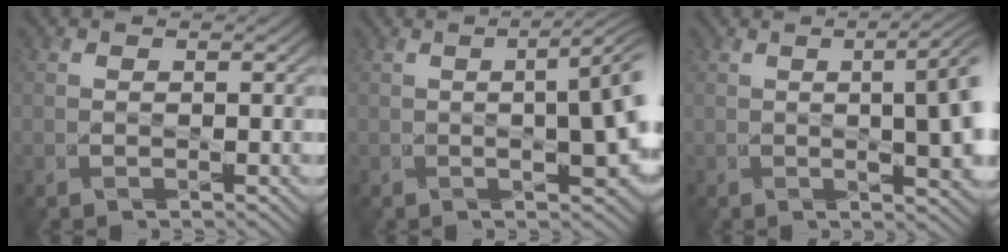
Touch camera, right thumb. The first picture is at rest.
{"total": 8.9, "force": [-0.4, 2.8, 8.5], "torque": [-0.086, 0.005, -0.023]}
{"total": 9.1, "force": [0.7, 3.1, 8.6], "torque": [-0.083, 0.020, -0.006]}